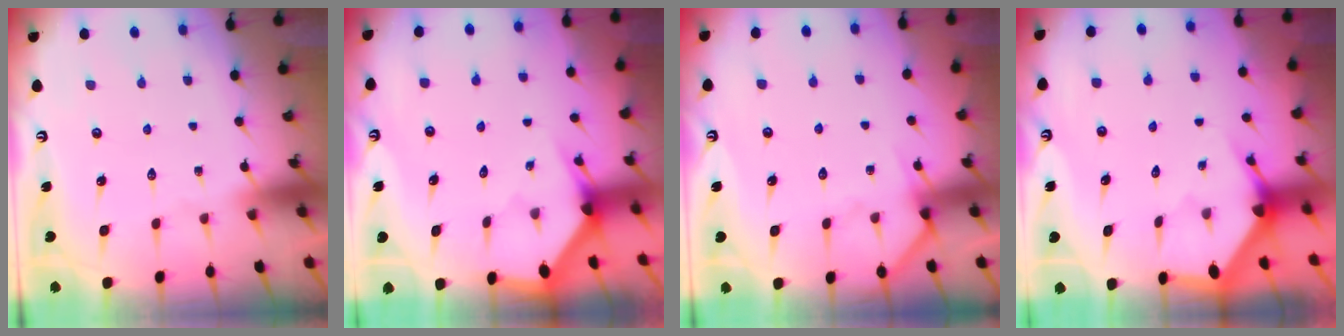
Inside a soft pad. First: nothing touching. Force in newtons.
{"total": 2.2, "press": 2.2, "slide": 0.1}
{"total": 5.7, "press": 5.6, "slide": 0.6}
{"total": 2.9, "press": 2.9, "slide": 0.1}